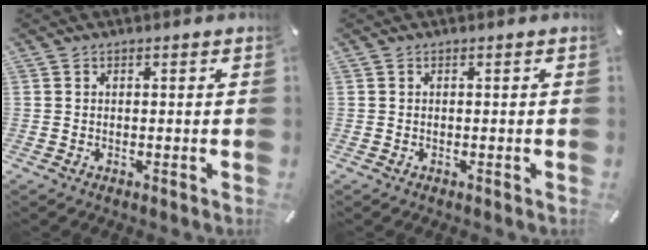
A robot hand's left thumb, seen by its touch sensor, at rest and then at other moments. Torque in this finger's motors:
{"motor_torque": [-0.10, 0.26, -0.09, 0.00, 0.00]}